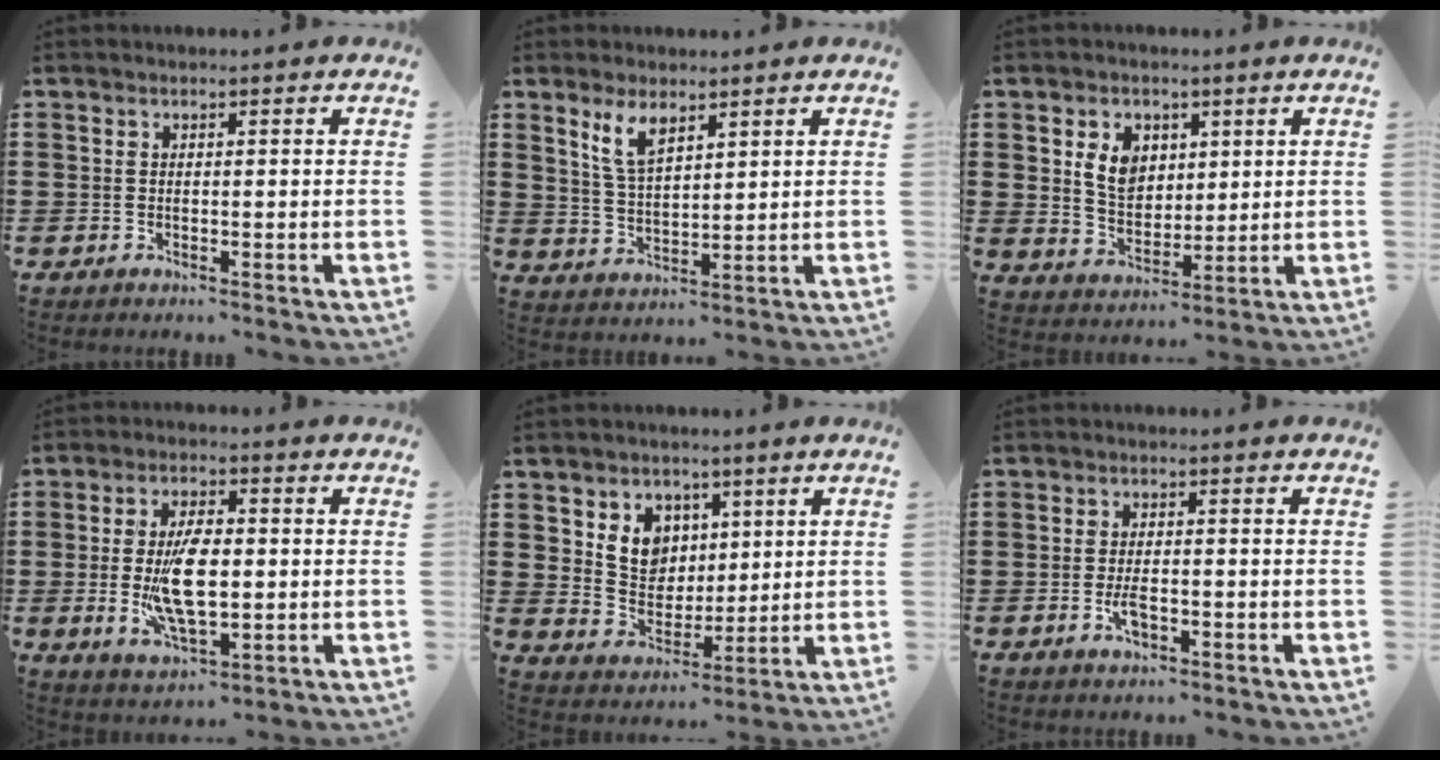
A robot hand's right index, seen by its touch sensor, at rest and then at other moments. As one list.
[{"total": 5.4, "force": [3.2, 2.2, 3.7], "torque": [-0.083, 0.004, 0.058]}, {"total": 6.2, "force": [2.0, 4.8, 3.3], "torque": [-0.076, 0.014, 0.034]}, {"total": 9.9, "force": [-0.7, 4.2, 8.9], "torque": [-0.181, -0.008, -0.016]}, {"total": 6.7, "force": [2.9, 5.7, 1.8], "torque": [-0.052, 0.004, 0.051]}, {"total": 3.1, "force": [-1.1, 1.2, 2.6], "torque": [-0.053, -0.001, -0.022]}]